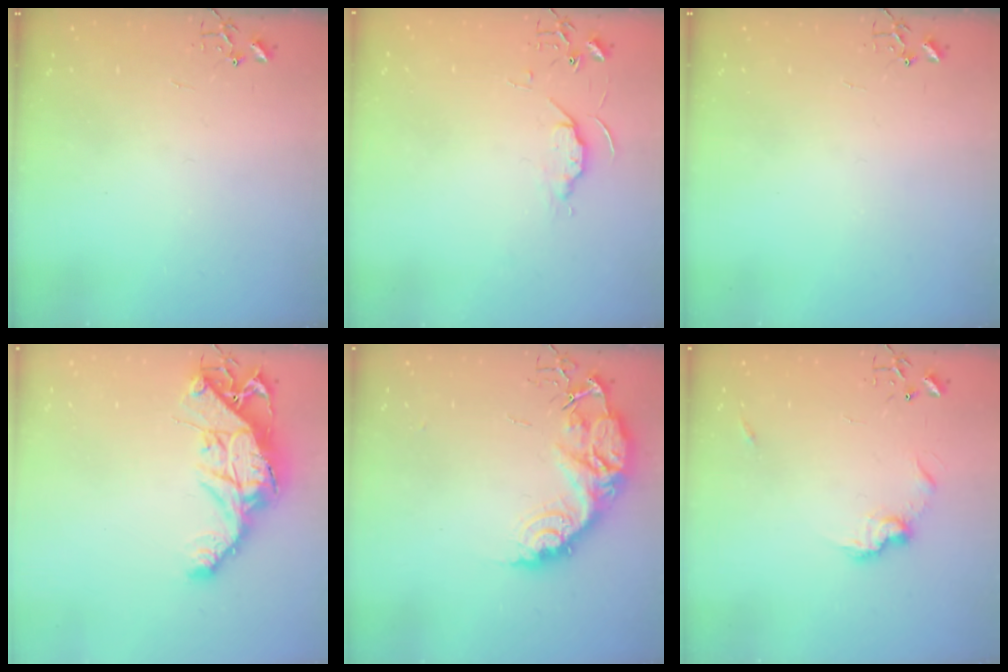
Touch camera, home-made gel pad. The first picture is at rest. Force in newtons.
{"total": 5.7, "press": 5.6, "slide": 0.8}
{"total": 0.0}
{"total": 16.1, "press": 16.0, "slide": 1.6}
{"total": 16.1, "press": 16.0, "slide": 1.5}
{"total": 8.8, "press": 8.8, "slide": 0.4}